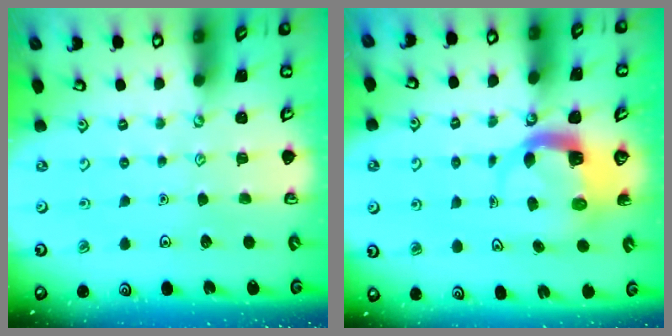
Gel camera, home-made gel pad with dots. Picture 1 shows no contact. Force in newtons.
{"total": 4.5, "press": 4.5, "slide": 0.6}